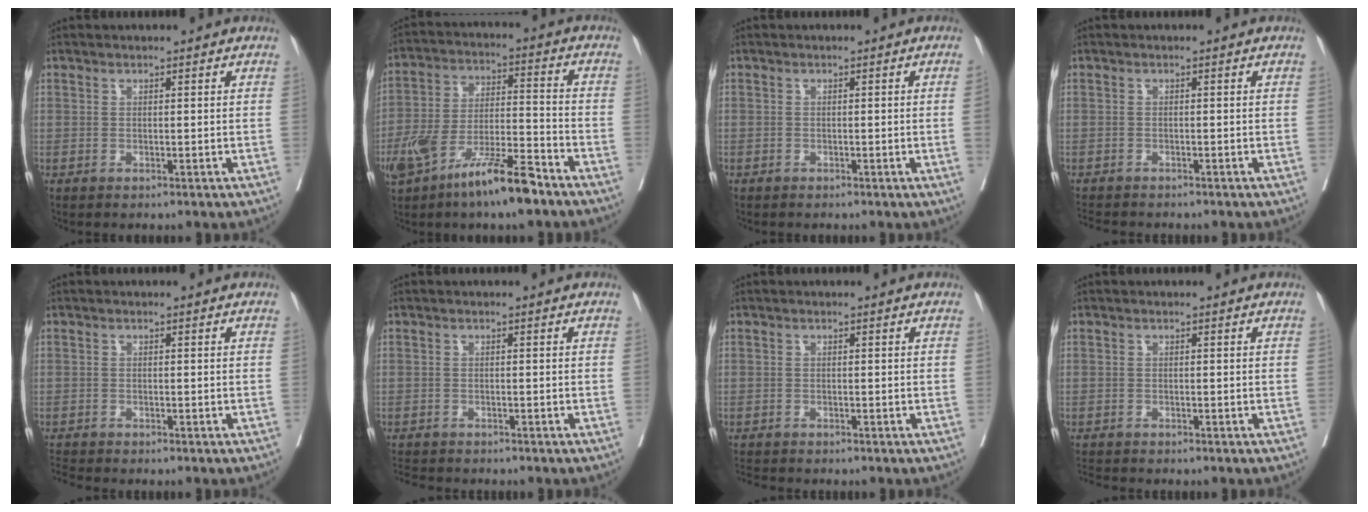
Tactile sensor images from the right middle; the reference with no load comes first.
{"total": 13.3, "force": [-8.6, 2.3, 9.9], "torque": [-0.193, -0.005, -0.152]}
{"total": 0.6, "force": [-0.3, 0.0, 0.5], "torque": [-0.007, 0.000, -0.007]}
{"total": 4.2, "force": [-4.0, 0.8, 1.3], "torque": [-0.018, -0.010, -0.064]}
{"total": 1.9, "force": [-1.8, -0.5, -0.1], "torque": [-0.003, -0.013, -0.036]}
{"total": 3.8, "force": [-3.7, 0.6, 0.8], "torque": [-0.010, -0.012, -0.062]}
{"total": 2.0, "force": [-2.0, -0.1, 0.2], "torque": [-0.003, -0.010, -0.036]}
{"total": 2.0, "force": [-2.0, -0.1, 0.1], "torque": [-0.003, -0.010, -0.036]}